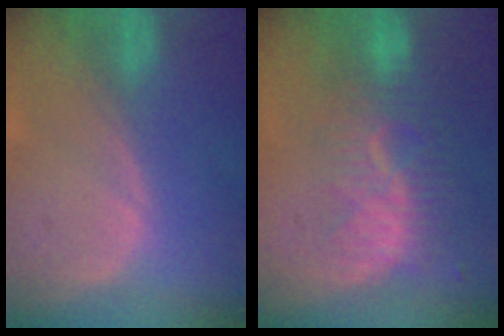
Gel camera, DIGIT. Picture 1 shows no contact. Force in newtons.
{"total": 8.3, "press": 7.3, "slide": 3.8}